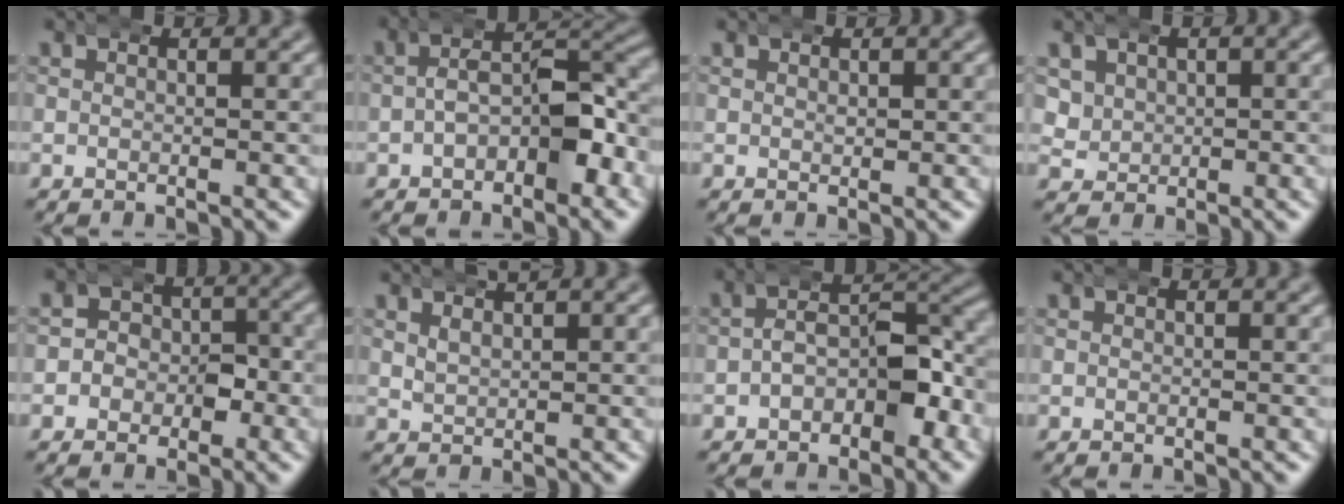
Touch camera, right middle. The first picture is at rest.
{"total": 5.6, "force": [-0.5, 3.1, 4.6], "torque": [-0.053, 0.010, -0.016]}
{"total": 0.7, "force": [0.2, 0.4, 0.5], "torque": [-0.007, -0.003, 0.003]}
{"total": 4.3, "force": [0.7, 4.0, 1.6], "torque": [-0.048, -0.017, 0.021]}
{"total": 4.2, "force": [-1.3, 3.7, 1.3], "torque": [-0.014, -0.003, -0.034]}
{"total": 1.4, "force": [1.2, 0.6, 0.5], "torque": [-0.009, 0.002, 0.026]}
{"total": 5.1, "force": [-0.5, 3.1, 4.0], "torque": [-0.043, 0.009, -0.017]}
{"total": 0.0}